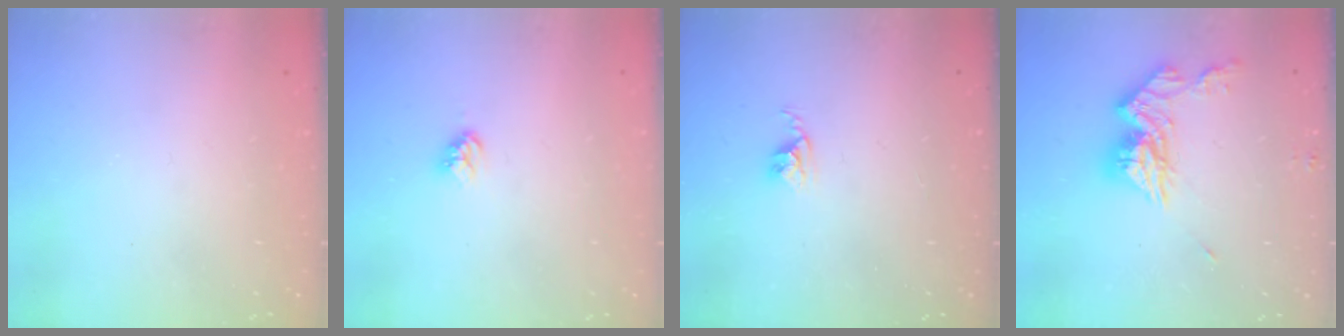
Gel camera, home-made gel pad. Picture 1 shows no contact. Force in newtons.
{"total": 3.9, "press": 3.8, "slide": 0.5}
{"total": 2.8, "press": 2.7, "slide": 0.4}
{"total": 12.3, "press": 12.2, "slide": 1.0}